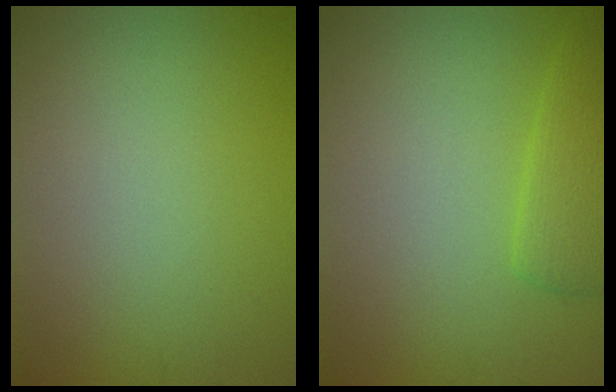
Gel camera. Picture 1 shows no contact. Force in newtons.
{"total": 2.6, "press": 2.6, "slide": 0.2}